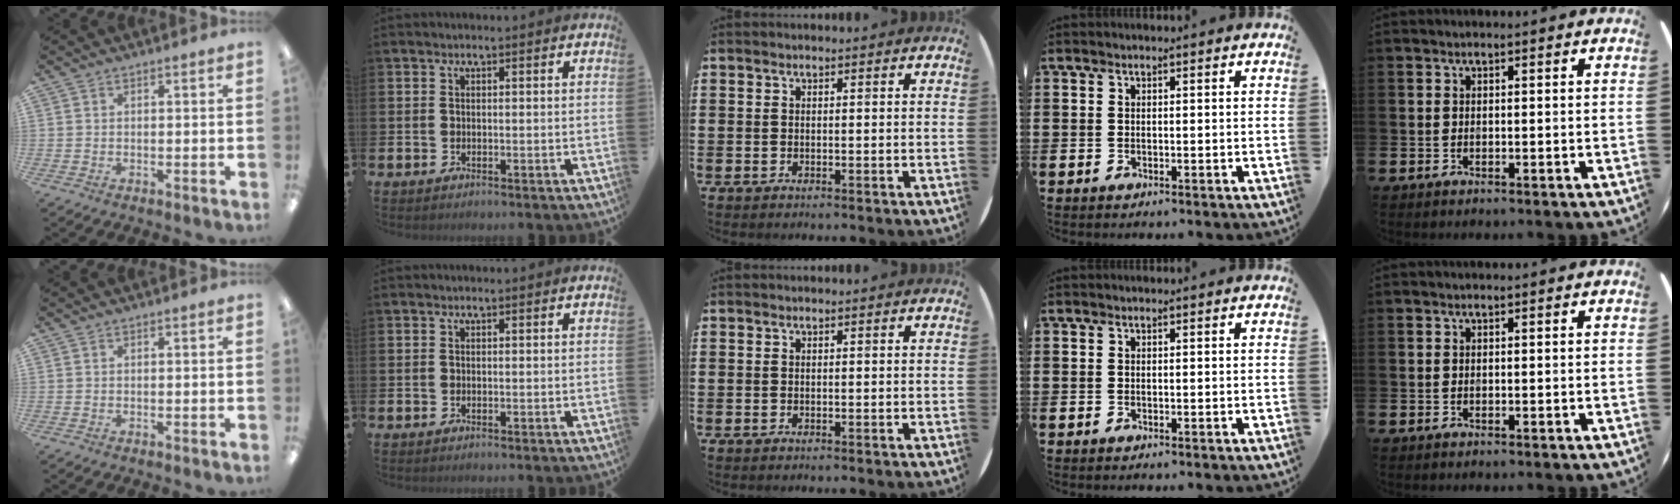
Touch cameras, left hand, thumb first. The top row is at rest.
{}